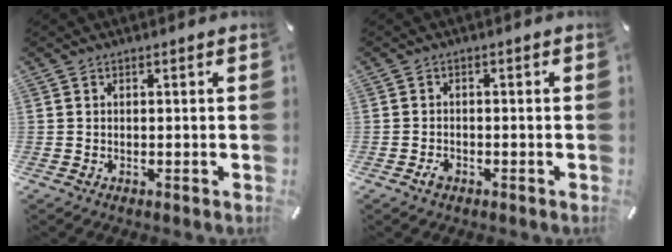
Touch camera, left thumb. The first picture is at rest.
{"total": 1.8, "force": [-1.1, 1.2, 0.8], "torque": [-0.016, 0.005, -0.021]}